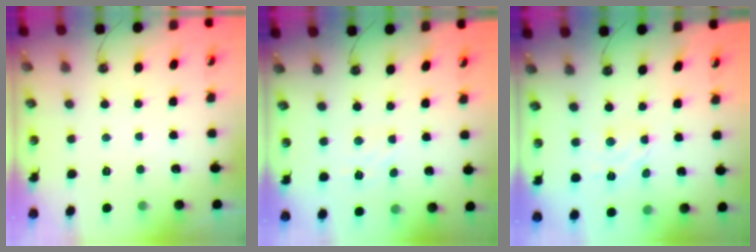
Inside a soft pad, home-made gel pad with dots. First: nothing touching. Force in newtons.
{"total": 3.7, "press": 3.7, "slide": 0.5}
{"total": 4.4, "press": 4.4, "slide": 0.7}